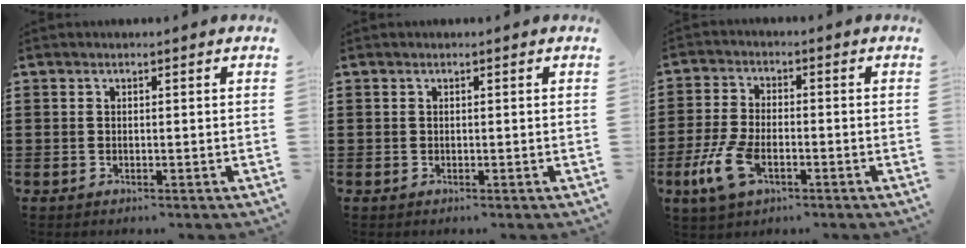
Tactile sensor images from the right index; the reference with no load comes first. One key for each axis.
{"total": 0.0}
{"total": 7.8, "fx": -3.1, "fy": 3.8, "fz": 6.1, "tx": -0.162, "ty": -0.012, "tz": -0.066}